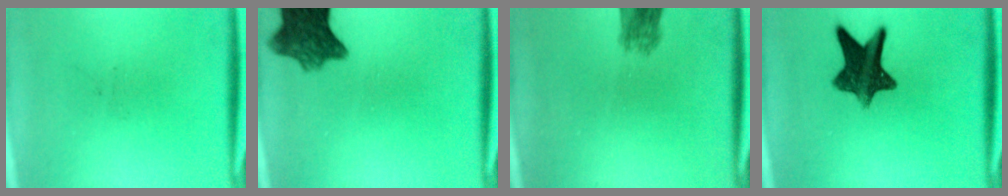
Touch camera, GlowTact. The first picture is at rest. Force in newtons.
{"total": 9.0}
{"total": 3.4}
{"total": 10.6}